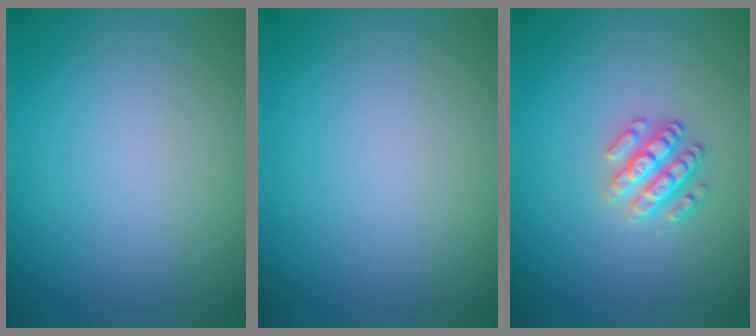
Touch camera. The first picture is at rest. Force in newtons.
{"total": 0.0}
{"total": 2.5, "press": 2.3, "slide": 0.9}